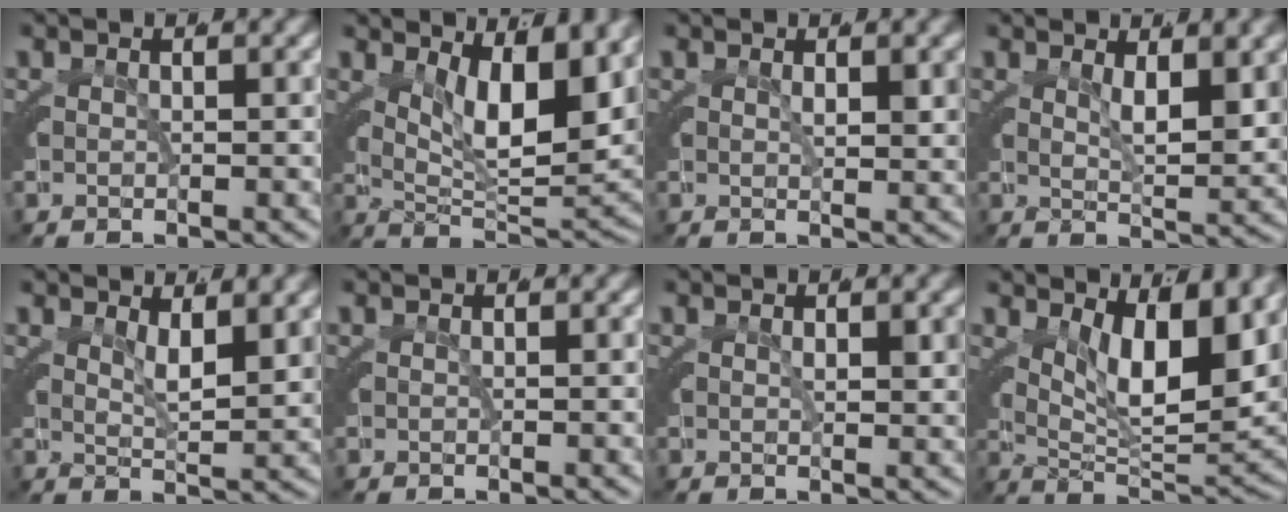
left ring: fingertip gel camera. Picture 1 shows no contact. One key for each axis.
{"total": 9.9, "fx": 3.6, "fy": 3.6, "fz": 8.6, "tx": -0.102, "ty": 0.000, "tz": 0.058}
{"total": 1.9, "fx": 0.8, "fy": -0.1, "fz": 1.7, "tx": -0.020, "ty": -0.011, "tz": 0.019}
{"total": 4.5, "fx": 2.3, "fy": 0.4, "fz": 3.8, "tx": -0.044, "ty": -0.016, "tz": 0.045}
{"total": 3.4, "fx": 2.2, "fy": -0.3, "fz": 2.5, "tx": -0.028, "ty": -0.017, "tz": 0.047}
{"total": 0.0}
{"total": 1.6, "fx": 0.6, "fy": 0.1, "fz": 1.5, "tx": -0.018, "ty": -0.010, "tz": 0.014}
{"total": 10.9, "fx": 3.7, "fy": 4.3, "fz": 9.3, "tx": -0.112, "ty": 0.000, "tz": 0.061}